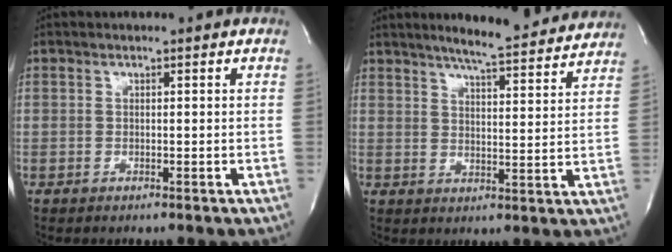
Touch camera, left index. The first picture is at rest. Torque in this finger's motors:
{"motor_torque": [-0.36, -0.30, 0.39, 0.08]}